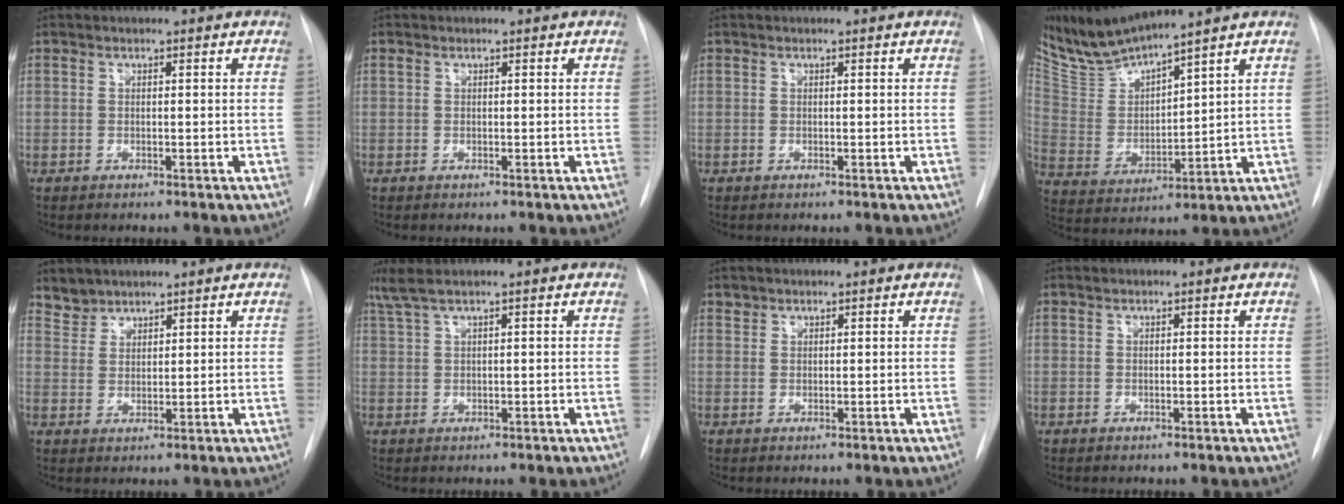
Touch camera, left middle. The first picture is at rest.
{"total": 0.0}
{"total": 0.0}
{"total": 10.8, "force": [10.1, -0.4, 3.8], "torque": [-0.090, -0.003, 0.212]}
{"total": 3.0, "force": [2.7, 1.1, -0.5], "torque": [0.016, 0.007, 0.053]}
{"total": 3.0, "force": [2.1, -0.3, 2.2], "torque": [-0.061, 0.023, 0.051]}
{"total": 0.8, "force": [0.7, 0.4, -0.1], "torque": [0.005, 0.003, 0.011]}
{"total": 0.0}